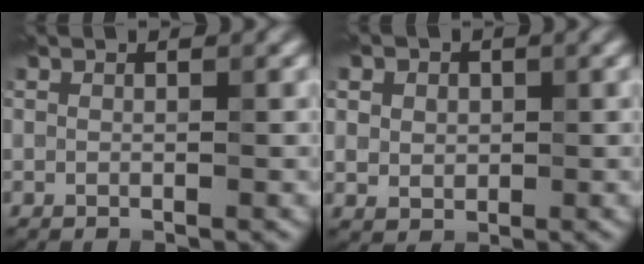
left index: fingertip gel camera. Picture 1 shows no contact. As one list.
[{"total": 4.0, "force": [1.5, 3.2, 1.9], "torque": [-0.040, 0.012, 0.015]}]